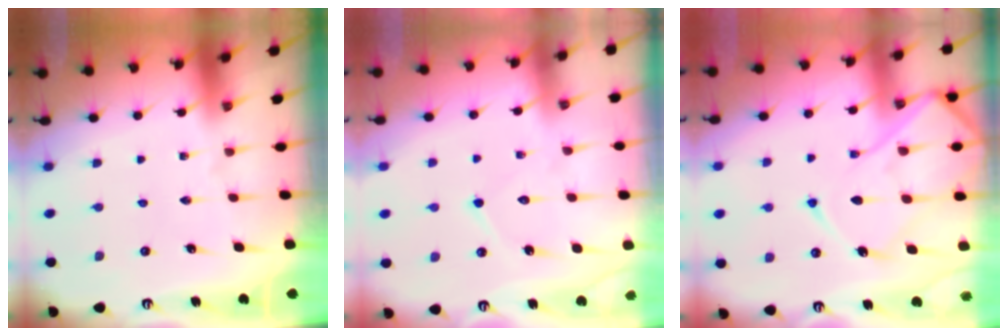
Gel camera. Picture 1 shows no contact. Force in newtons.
{"total": 7.1, "press": 7.1, "slide": 0.5}
{"total": 14.6, "press": 14.6, "slide": 1.3}